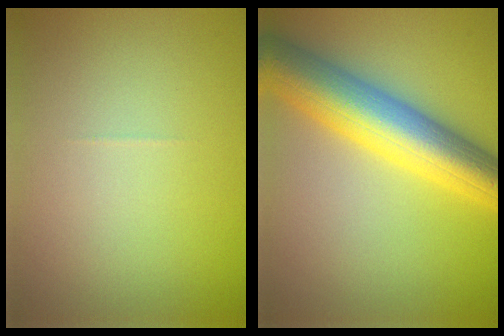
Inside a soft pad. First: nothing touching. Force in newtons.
{"total": 9.5, "press": 9.5, "slide": 0.3}